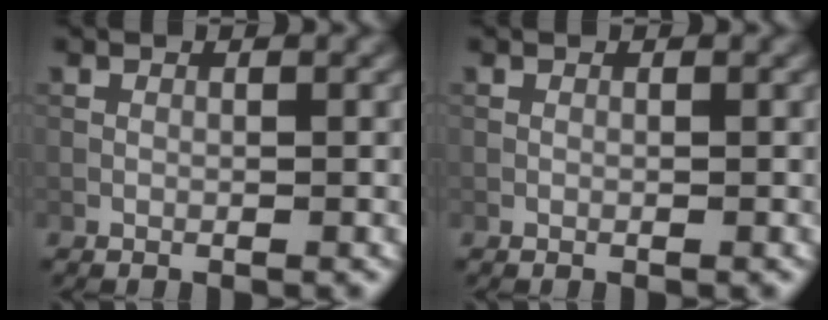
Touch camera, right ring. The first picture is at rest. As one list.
[{"total": 0.0}]